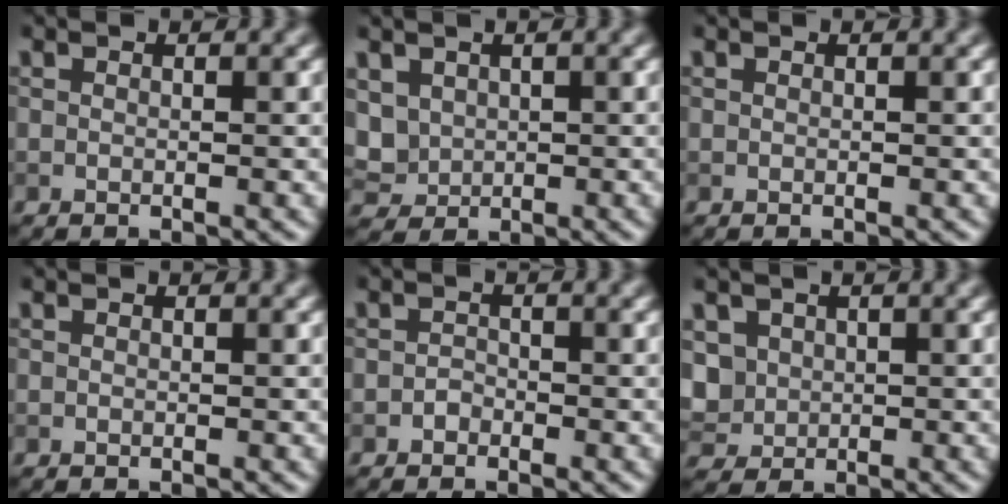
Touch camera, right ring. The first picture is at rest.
{"total": 2.8, "force": [0.6, 2.4, 1.3], "torque": [-0.039, -0.004, 0.018]}
{"total": 0.0}
{"total": 0.0}
{"total": 0.9, "force": [-0.7, 0.6, 0.1], "torque": [0.000, -0.002, -0.014]}
{"total": 3.6, "force": [0.5, 3.2, 1.7], "torque": [-0.050, 0.002, 0.014]}